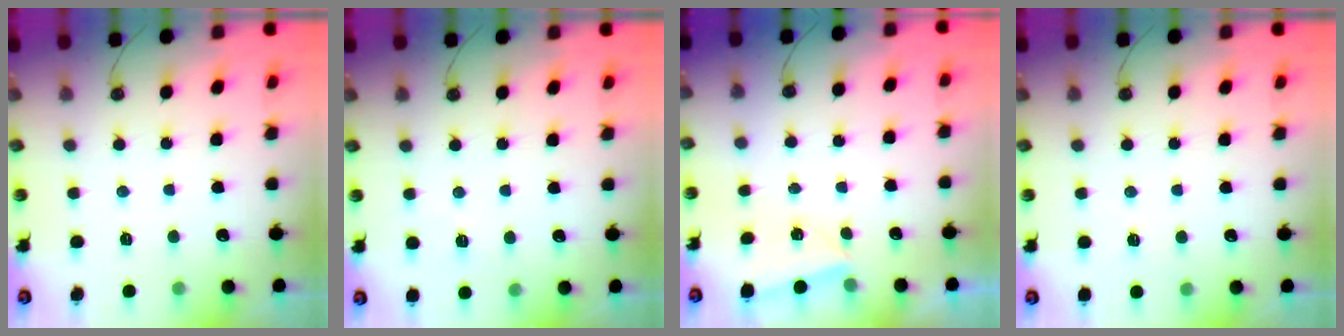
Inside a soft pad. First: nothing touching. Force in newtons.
{"total": 4.0, "press": 2.8, "slide": 2.8}
{"total": 2.3, "press": 1.3, "slide": 1.9}
{"total": 1.9, "press": 1.6, "slide": 1.0}